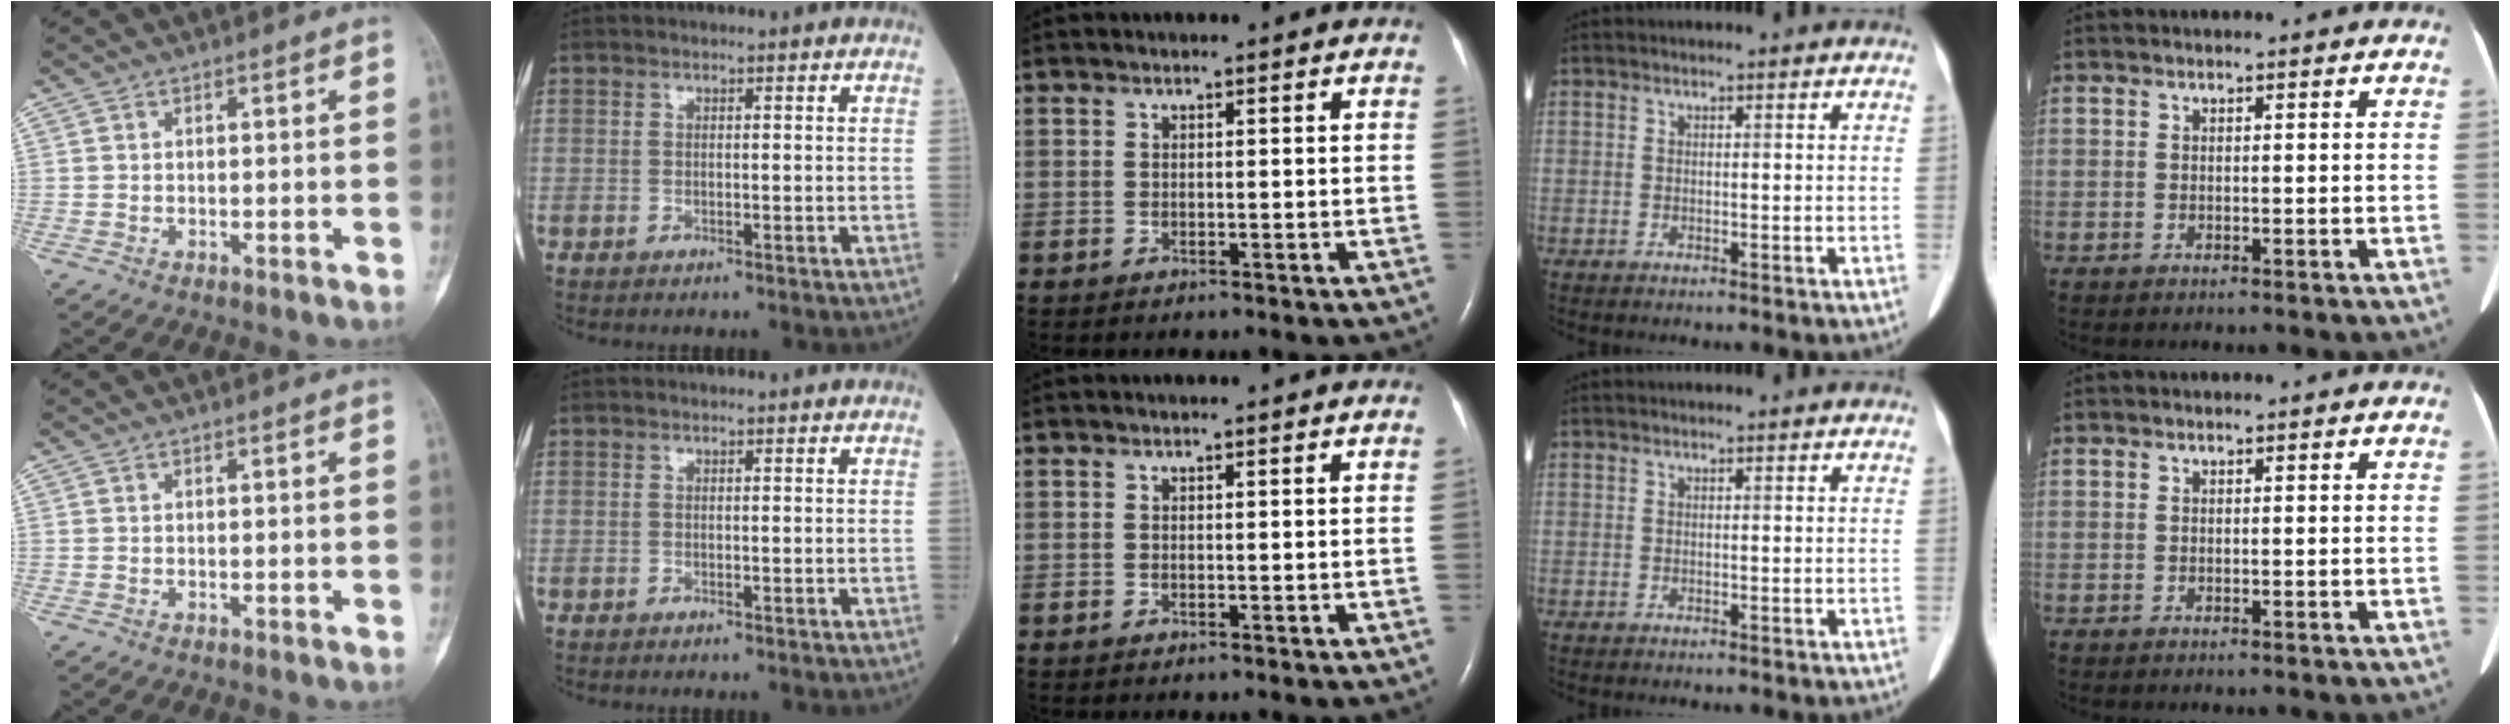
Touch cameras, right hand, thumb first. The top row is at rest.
{}